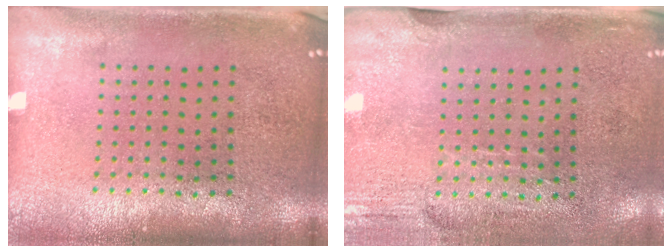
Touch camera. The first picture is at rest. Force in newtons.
{"total": 3.0, "press": 2.5, "slide": 1.6}